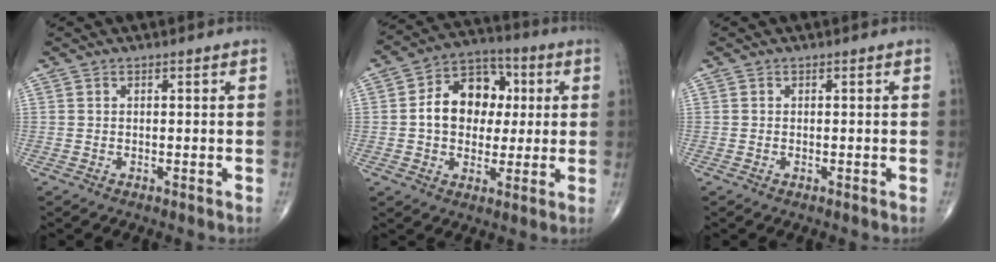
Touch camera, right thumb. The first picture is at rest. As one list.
[{"total": 13.3, "force": [1.2, 10.1, 8.6], "torque": [-0.096, 0.019, 0.013]}, {"total": 0.0}]